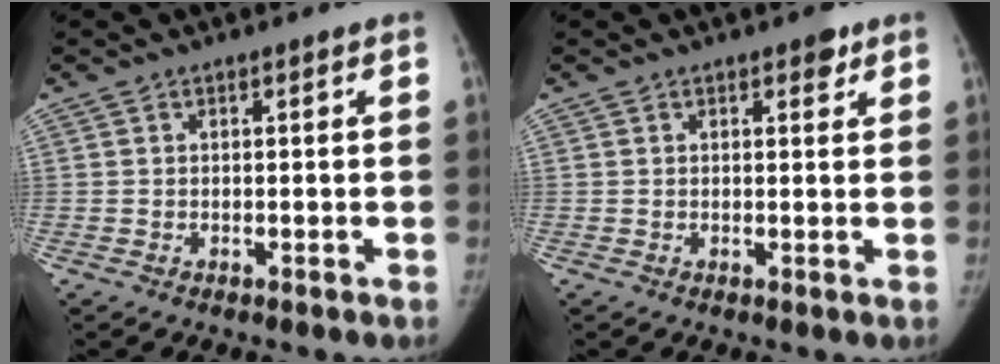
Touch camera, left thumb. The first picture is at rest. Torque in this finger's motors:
{"motor_torque": [0.59, 0.01, 0.53, -0.45, 0.05]}